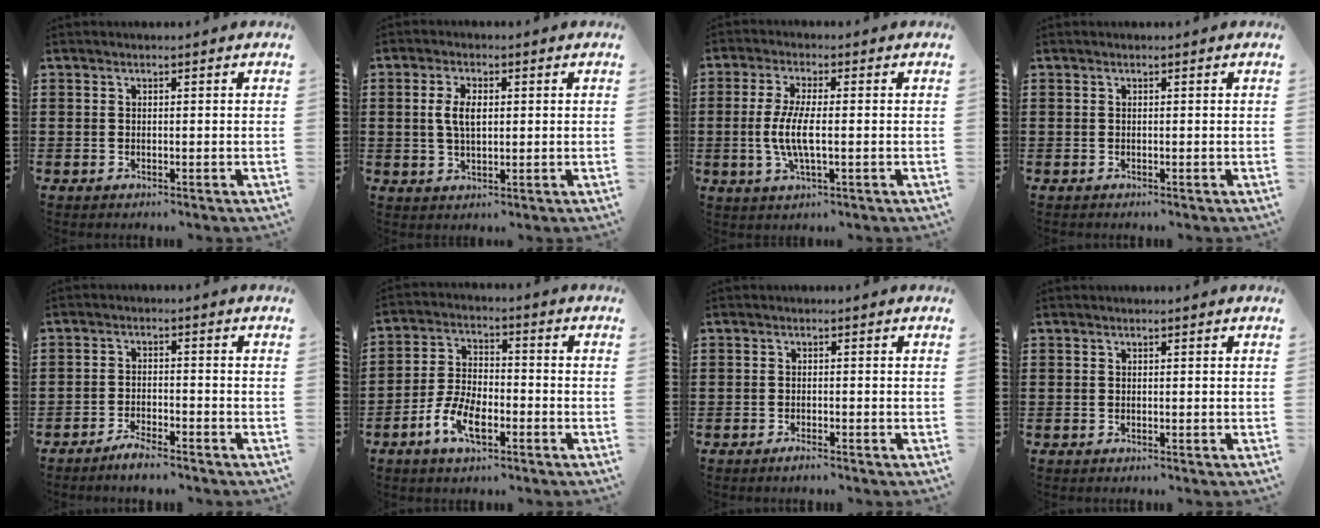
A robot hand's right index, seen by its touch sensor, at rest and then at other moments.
{"total": 4.3, "force": [0.4, 2.0, 3.8], "torque": [-0.076, 0.008, 0.004]}
{"total": 6.0, "force": [-0.8, 1.7, 5.7], "torque": [-0.129, -0.005, -0.024]}
{"total": 0.0}
{"total": 2.8, "force": [-2.8, 0.1, 0.7], "torque": [-0.016, 0.003, -0.055]}
{"total": 7.2, "force": [-3.6, 3.3, 5.3], "torque": [-0.129, -0.003, -0.074]}
{"total": 1.1, "force": [-1.0, 0.1, 0.5], "torque": [-0.011, -0.006, -0.018]}
{"total": 0.0}